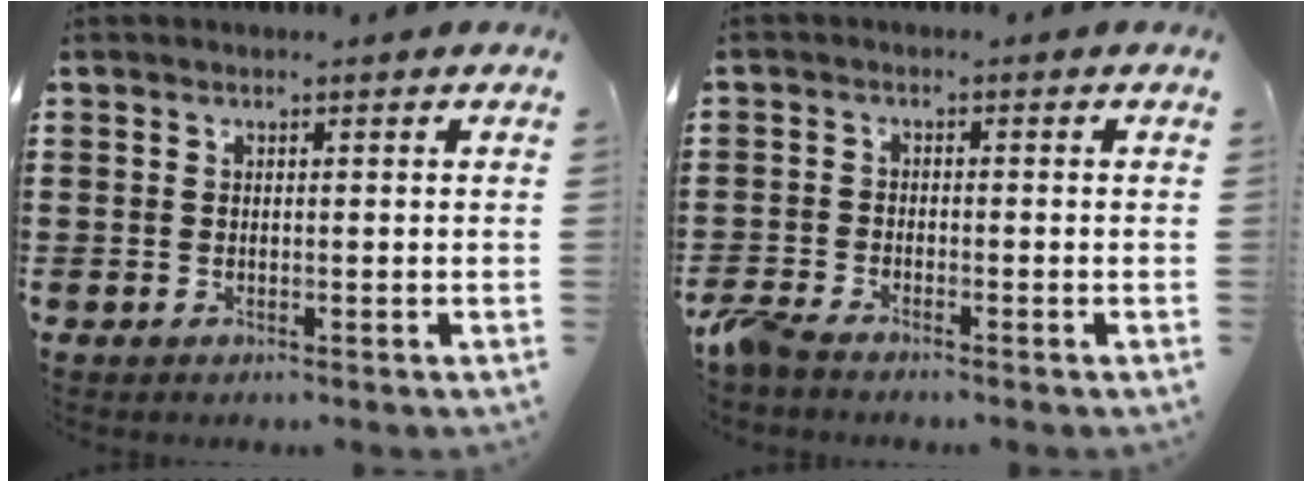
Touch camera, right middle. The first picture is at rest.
{"total": 2.5, "force": [-2.3, 0.4, 1.1], "torque": [-0.048, -0.005, -0.055]}